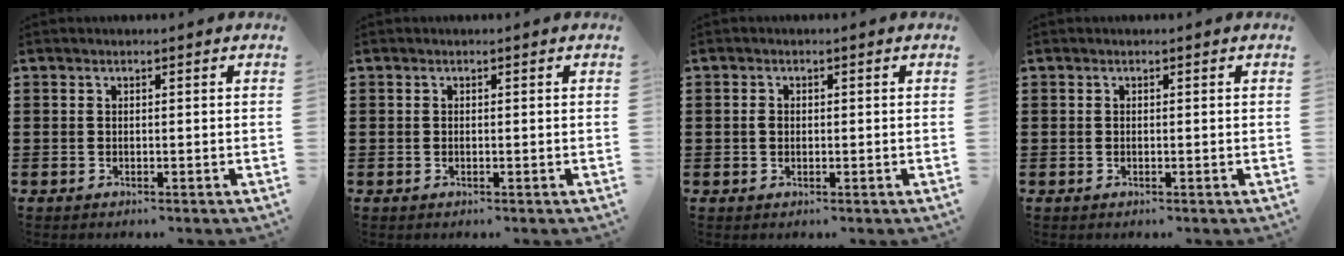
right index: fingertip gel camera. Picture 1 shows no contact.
{"total": 0.0}
{"total": 0.8, "force": [-0.1, 0.6, 0.6], "torque": [-0.013, 0.002, -0.002]}
{"total": 0.0}